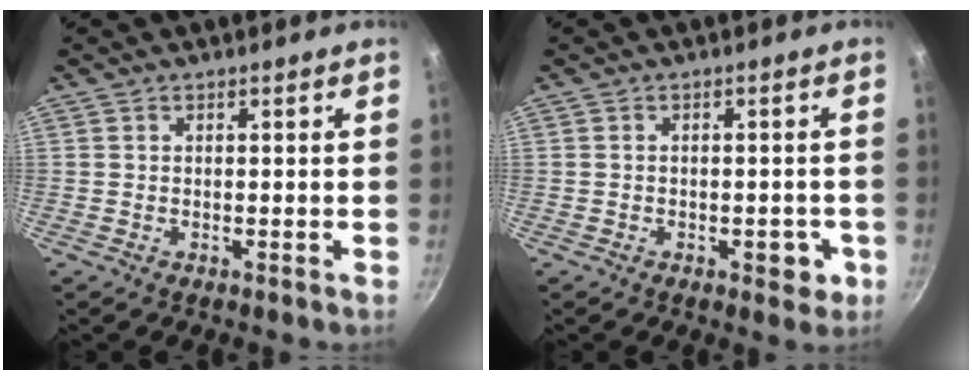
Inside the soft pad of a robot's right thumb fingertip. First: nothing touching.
{"total": 4.0, "force": [-1.4, 2.3, 3.0], "torque": [-0.018, 0.012, -0.013]}